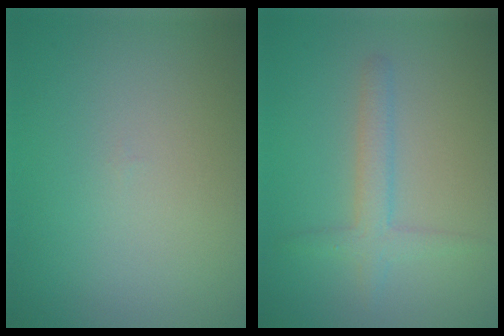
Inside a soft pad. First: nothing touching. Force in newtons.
{"total": 2.3, "press": 2.3, "slide": 0.0}